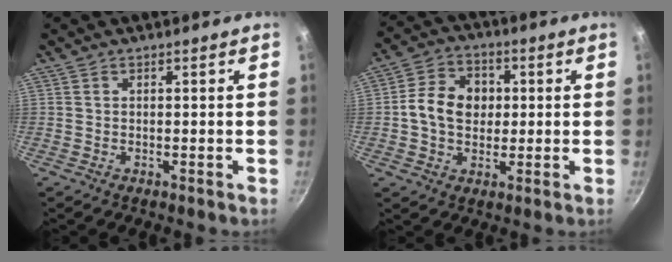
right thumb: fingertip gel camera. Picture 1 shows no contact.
{"total": 10.2, "force": [0.3, 7.9, 6.4], "torque": [-0.090, 0.017, -0.002]}